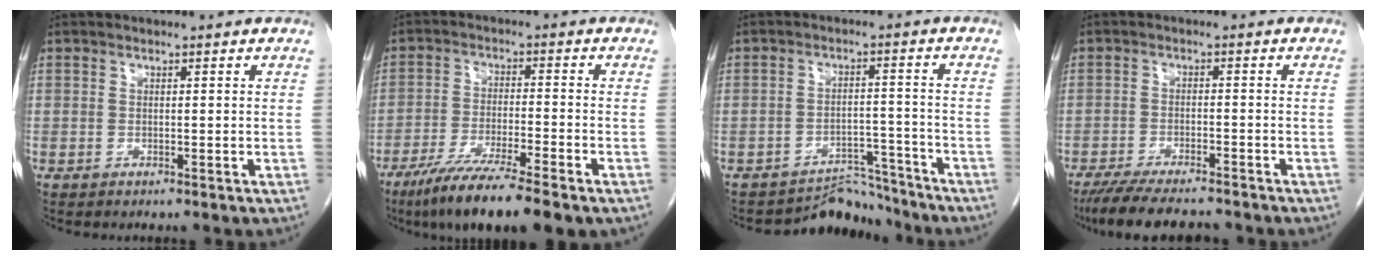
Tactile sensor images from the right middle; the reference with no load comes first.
{"total": 11.5, "force": [-8.2, 0.6, 8.1], "torque": [-0.140, -0.033, -0.136]}
{"total": 4.9, "force": [-4.8, 0.8, -0.7], "torque": [0.012, 0.025, -0.069]}
{"total": 11.1, "force": [-9.7, 1.7, 5.1], "torque": [-0.082, -0.017, -0.148]}